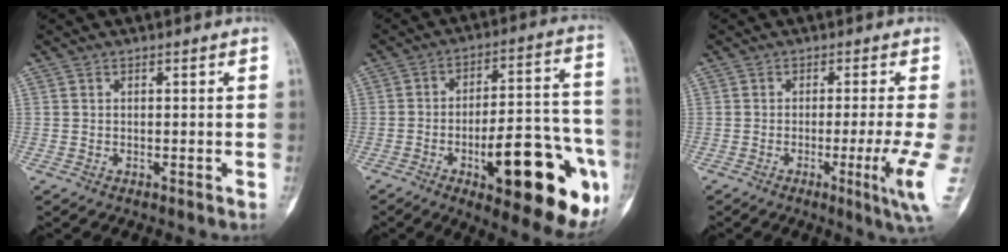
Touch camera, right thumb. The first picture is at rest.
{"total": 25.1, "force": [-9.6, 8.4, 21.6], "torque": [-0.243, 0.041, -0.118]}
{"total": 7.1, "force": [-1.5, -0.8, 6.9], "torque": [-0.111, -0.021, -0.024]}